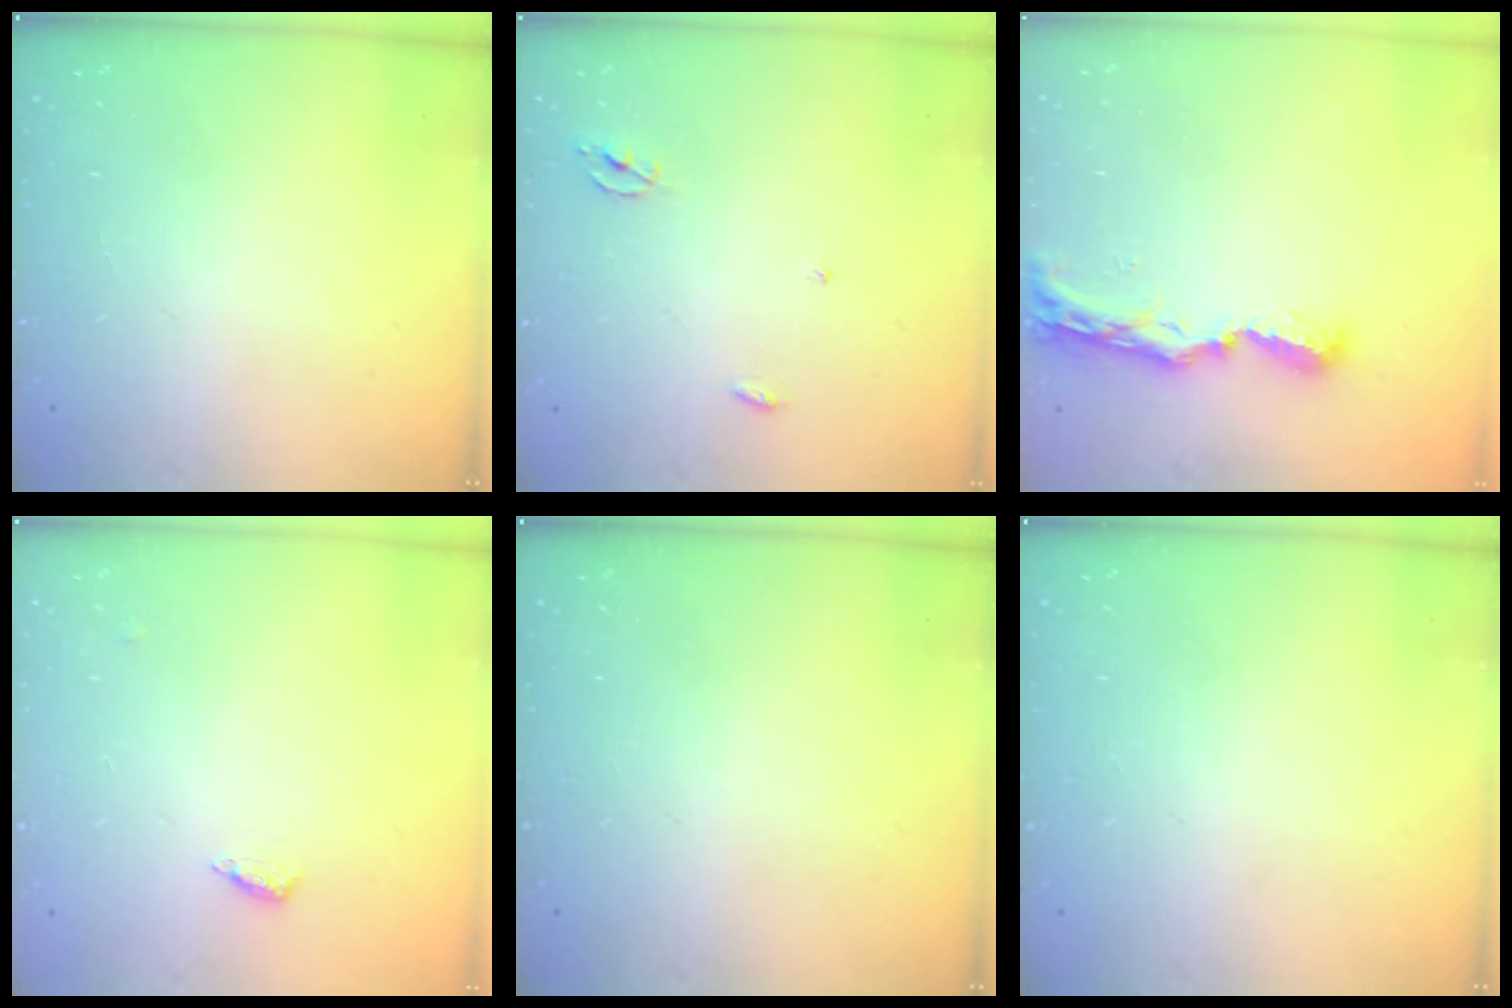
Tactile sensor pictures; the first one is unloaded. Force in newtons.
{"total": 2.3, "press": 2.3, "slide": 0.1}
{"total": 8.7, "press": 8.7, "slide": 0.3}
{"total": 4.4, "press": 4.1, "slide": 1.4}
{"total": 0.0}
{"total": 0.0}